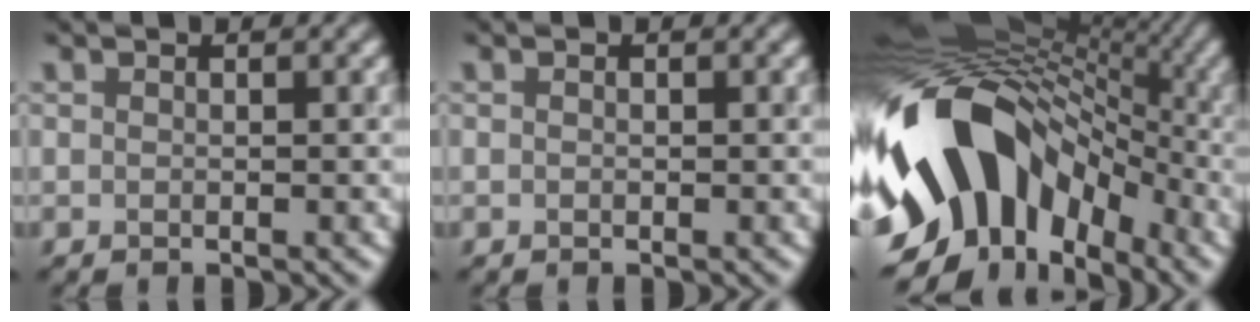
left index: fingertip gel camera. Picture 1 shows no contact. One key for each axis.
{"total": 0.0}
{"total": 16.1, "fx": -3.4, "fy": 11.5, "fz": 10.7, "tx": -0.198, "ty": 0.003, "tz": -0.064}